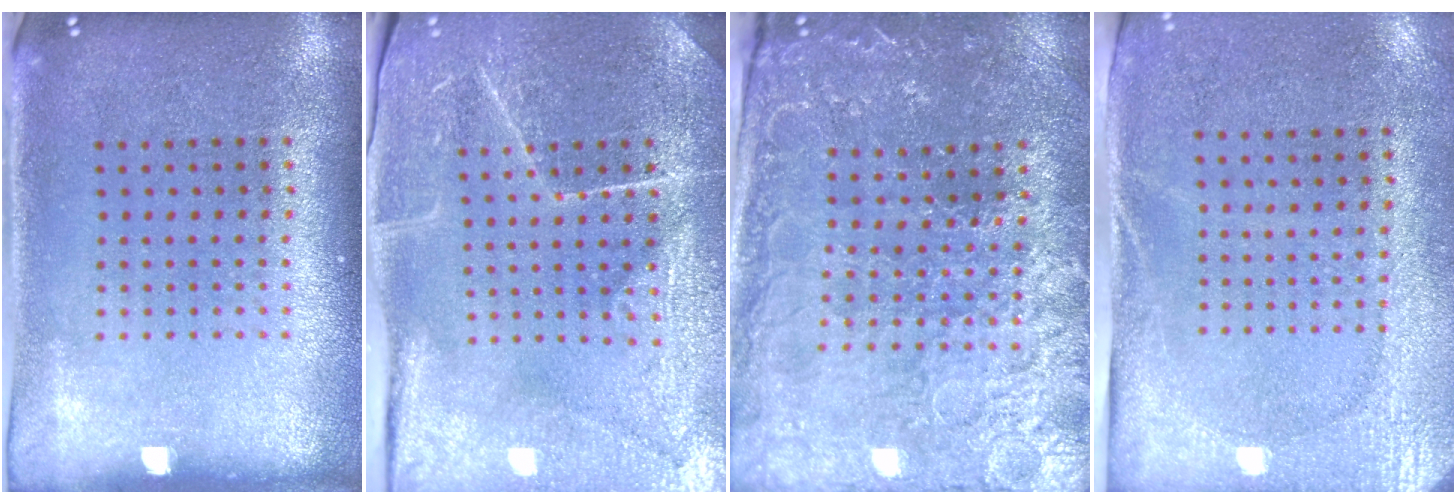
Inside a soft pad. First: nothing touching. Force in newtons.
{"total": 4.0, "press": 4.0, "slide": 0.6}
{"total": 3.2, "press": 3.2, "slide": 0.4}
{"total": 2.7, "press": 2.2, "slide": 1.5}